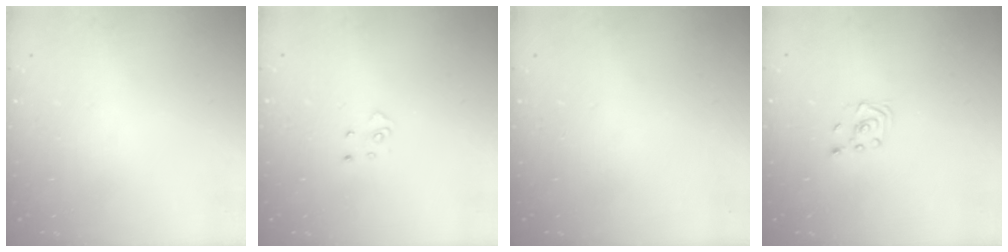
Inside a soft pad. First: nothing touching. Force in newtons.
{"total": 2.6, "press": 2.6, "slide": 0.3}
{"total": 0.0}
{"total": 2.3, "press": 2.2, "slide": 0.7}